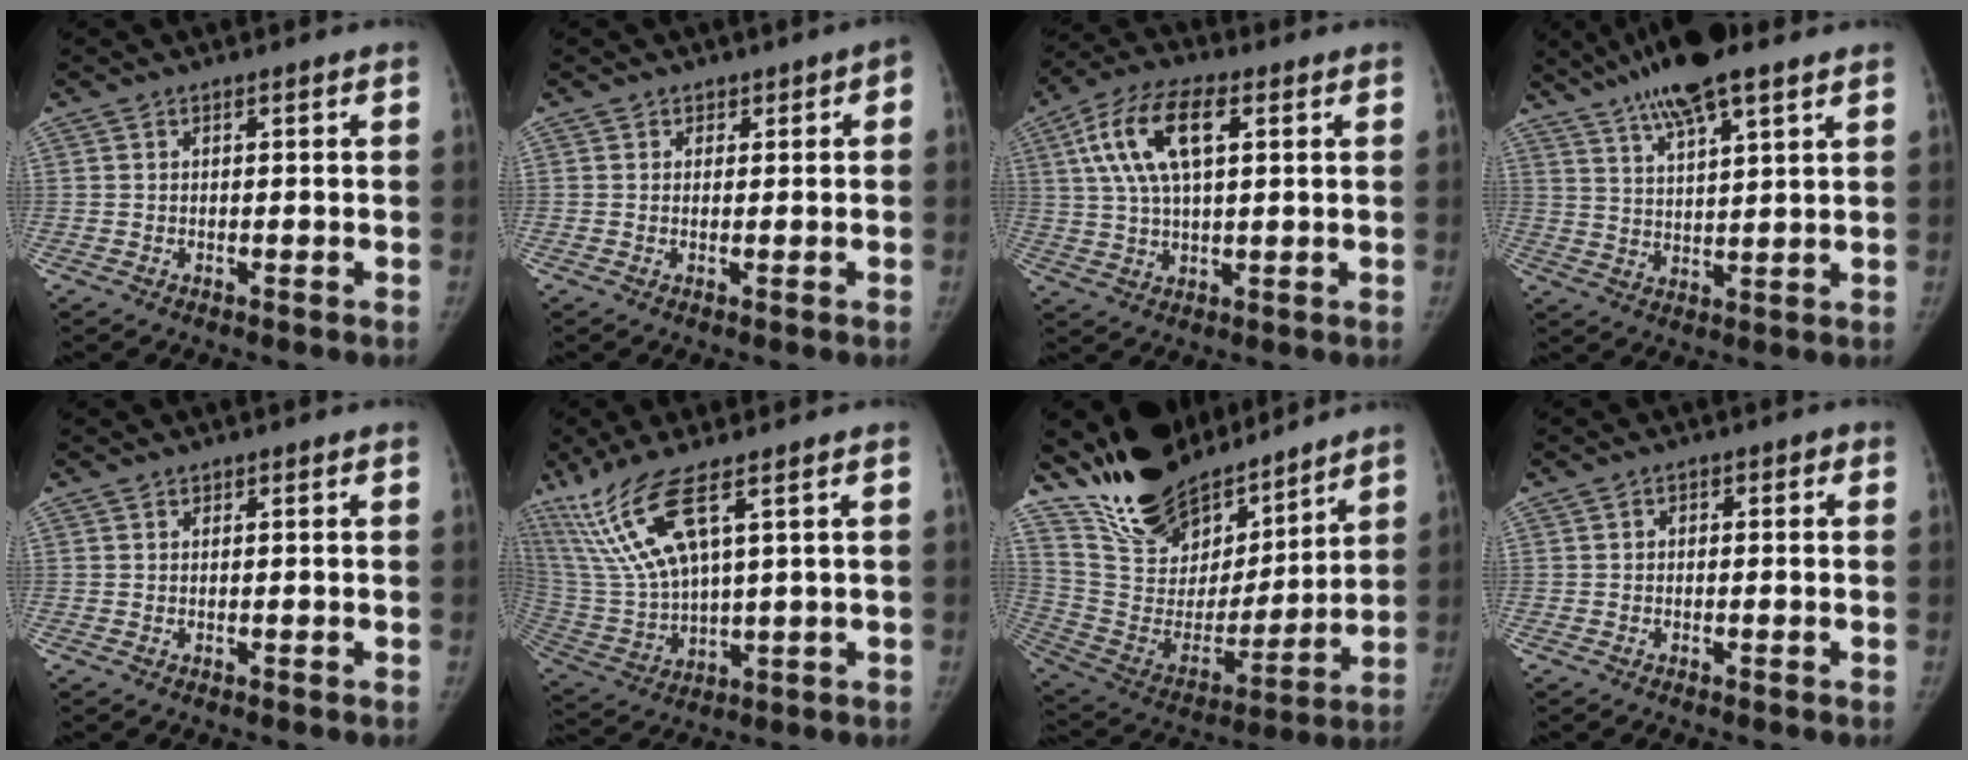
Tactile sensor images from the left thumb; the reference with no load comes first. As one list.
[{"total": 1.8, "force": [0.5, 1.6, 0.6], "torque": [0.019, 0.002, 0.001]}, {"total": 13.0, "force": [4.2, 5.9, 10.8], "torque": [-0.210, 0.008, 0.073]}, {"total": 12.4, "force": [8.6, 2.5, 8.5], "torque": [-0.150, -0.024, 0.155]}, {"total": 0.0}, {"total": 13.7, "force": [7.5, 3.3, 11.0], "torque": [-0.255, -0.031, 0.170]}, {"total": 22.6, "force": [19.2, 9.5, 7.4], "torque": [-0.089, -0.119, 0.346]}, {"total": 1.3, "force": [-0.3, 1.1, 0.6], "torque": [0.011, 0.000, -0.017]}]